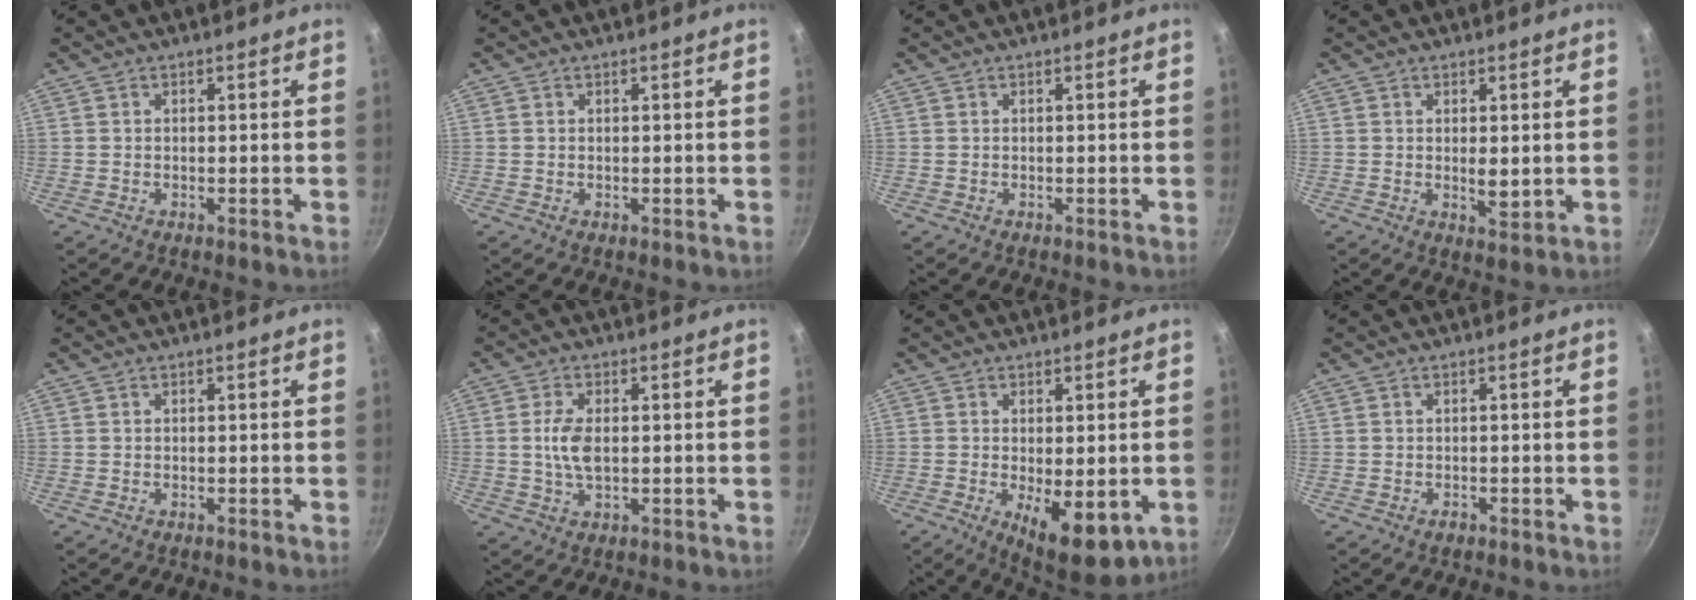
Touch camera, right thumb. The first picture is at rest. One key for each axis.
{"total": 0.0}
{"total": 0.0}
{"total": 3.1, "fx": 0.2, "fy": 1.1, "fz": 2.9, "tx": -0.049, "ty": -0.012, "tz": 0.006}
{"total": 0.0}
{"total": 5.4, "fx": 0.2, "fy": 2.8, "fz": 4.6, "tx": -0.095, "ty": 0.002, "tz": 0.002}
{"total": 10.2, "fx": -2.4, "fy": 4.0, "fz": 9.0, "tx": -0.116, "ty": -0.010, "tz": -0.020}
{"total": 0.7, "fx": -0.5, "fy": 0.4, "fz": 0.3, "tx": -0.008, "ty": 0.002, "tz": -0.007}